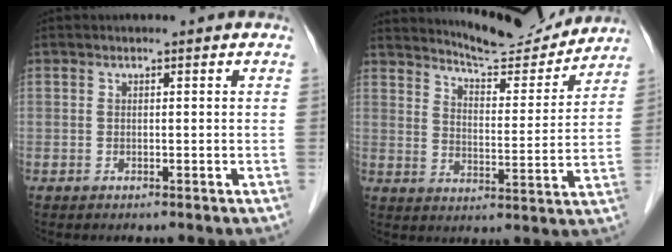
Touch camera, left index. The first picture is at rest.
{"total": 12.4, "force": [12.0, 1.2, 2.8], "torque": [-0.043, -0.018, 0.169]}